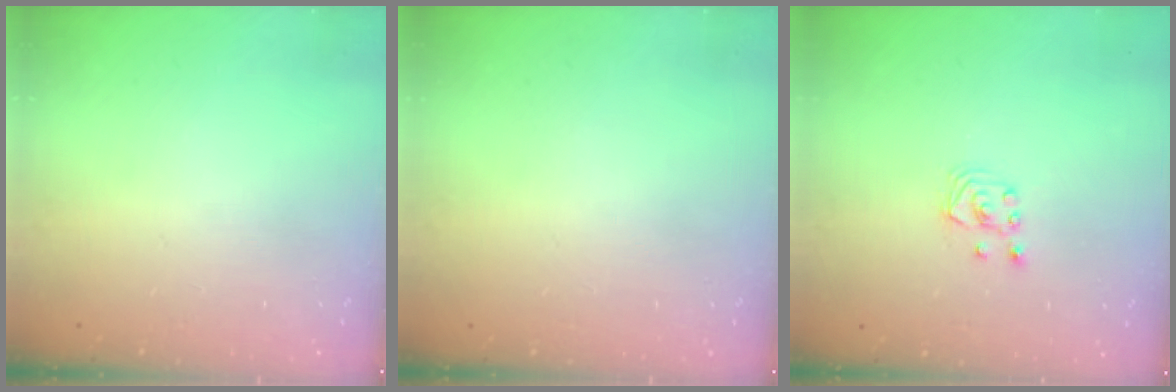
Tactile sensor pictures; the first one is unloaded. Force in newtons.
{"total": 0.0}
{"total": 2.7, "press": 2.7, "slide": 0.3}